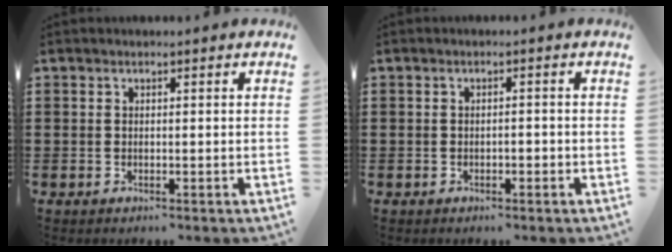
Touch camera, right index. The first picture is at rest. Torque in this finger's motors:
{"motor_torque": [0.14, 0.04, 0.00, 0.00]}